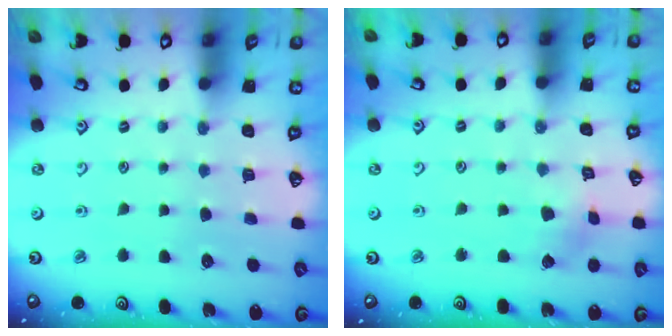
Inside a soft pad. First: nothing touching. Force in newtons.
{"total": 2.6, "press": 2.6, "slide": 0.2}